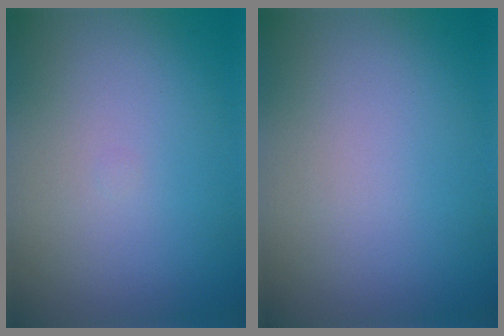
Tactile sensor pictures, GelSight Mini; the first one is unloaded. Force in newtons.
{"total": 0.0}